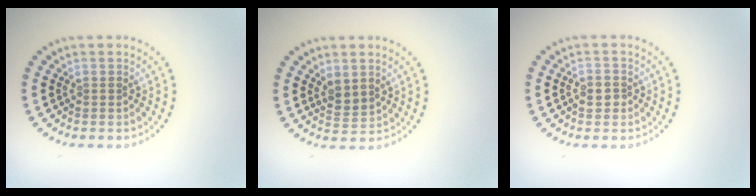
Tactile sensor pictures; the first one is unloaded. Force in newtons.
{"total": 1.8, "press": 1.6, "slide": 0.9}
{"total": 1.6, "press": 1.6, "slide": 0.2}